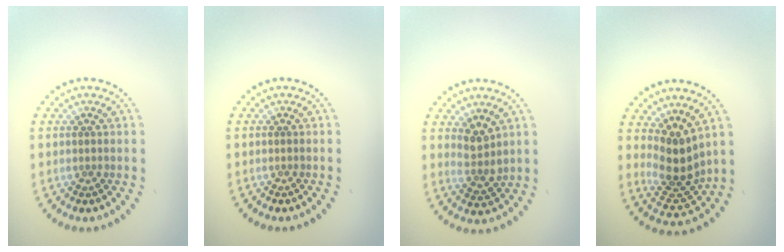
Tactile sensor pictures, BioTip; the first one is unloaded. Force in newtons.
{"total": 0.0}
{"total": 2.2, "press": 1.9, "slide": 1.2}
{"total": 4.0, "press": 3.0, "slide": 2.5}